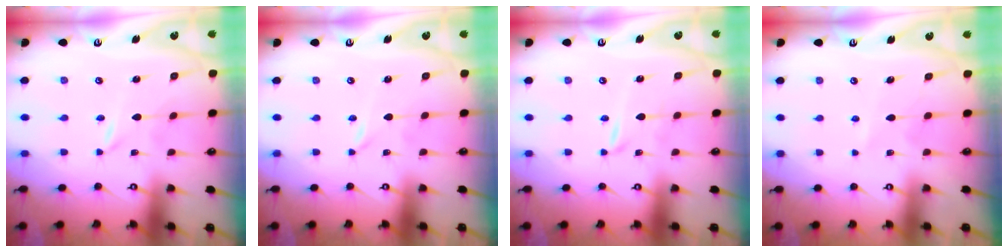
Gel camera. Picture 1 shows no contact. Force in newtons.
{"total": 0.0}
{"total": 1.6, "press": 1.6, "slide": 0.2}
{"total": 4.3, "press": 4.2, "slide": 0.4}